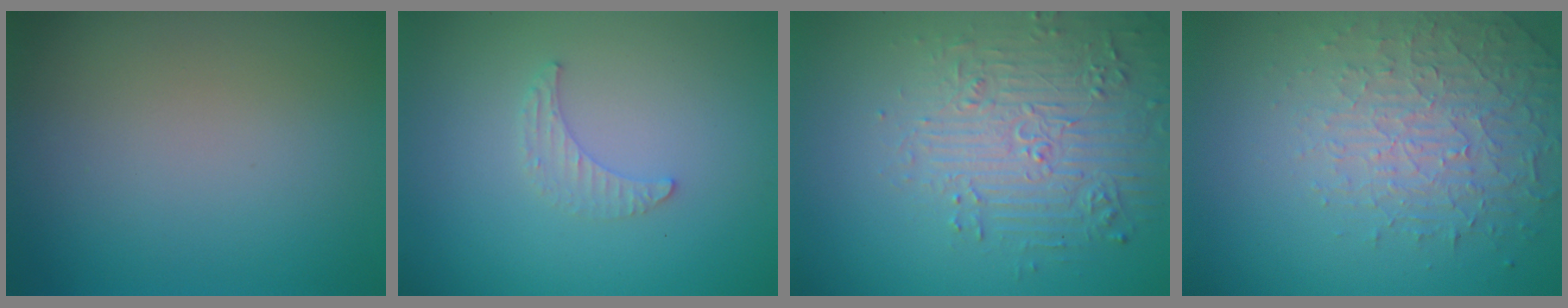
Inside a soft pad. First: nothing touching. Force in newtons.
{"total": 1.3, "press": 1.3, "slide": 0.4}
{"total": 4.6, "press": 4.2, "slide": 1.9}
{"total": 4.6, "press": 3.1, "slide": 3.3}